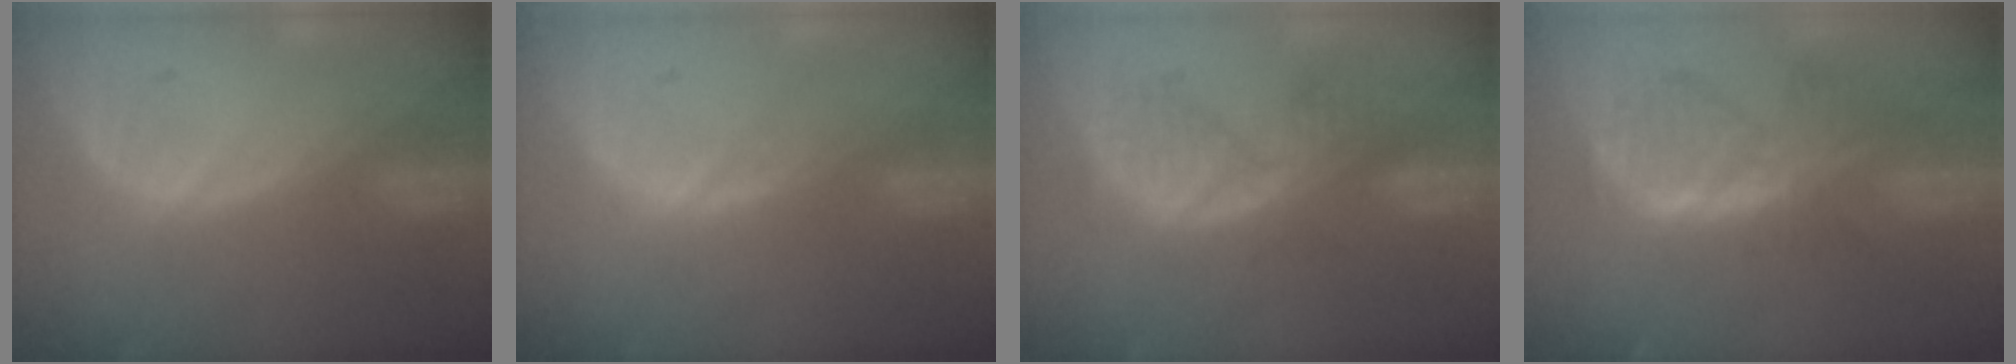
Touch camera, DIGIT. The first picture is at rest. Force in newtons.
{"total": 0.8, "press": 0.8, "slide": 0.3}
{"total": 6.4, "press": 6.2, "slide": 1.7}
{"total": 7.4, "press": 6.7, "slide": 3.0}